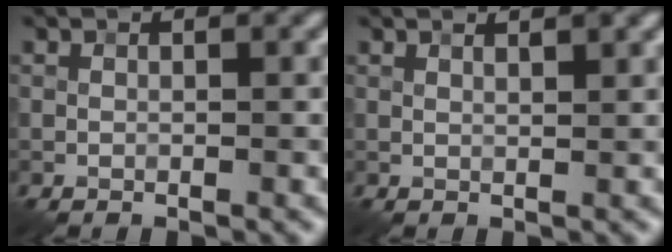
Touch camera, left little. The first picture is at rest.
{"total": 1.7, "force": [1.2, 0.4, 1.1], "torque": [-0.008, 0.004, 0.003]}